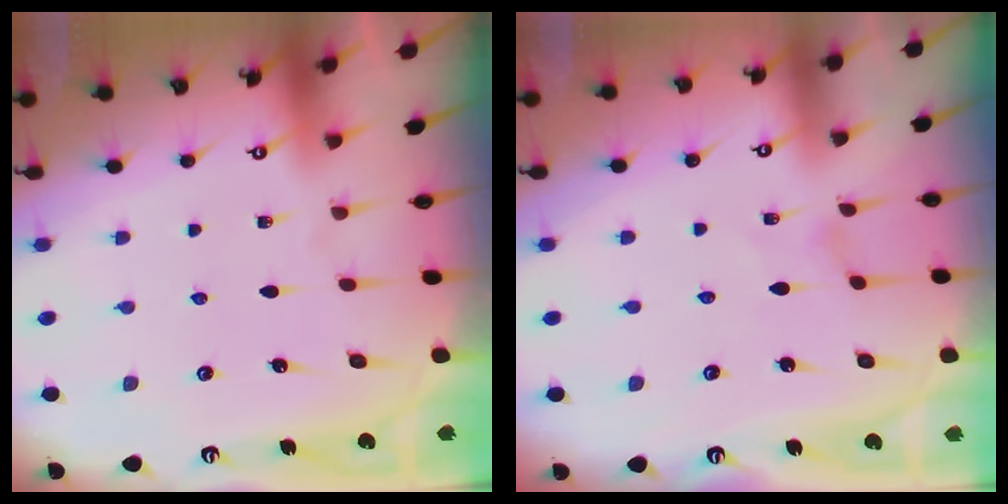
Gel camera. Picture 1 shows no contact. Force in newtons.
{"total": 0.0}